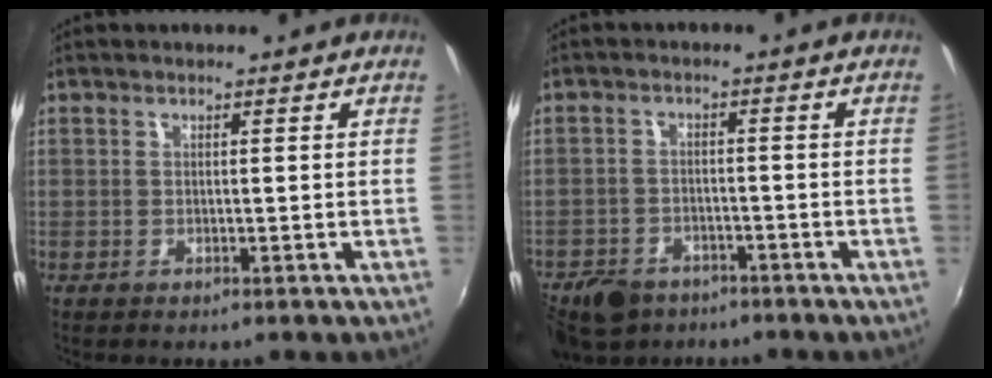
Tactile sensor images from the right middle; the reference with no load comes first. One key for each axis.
{"total": 9.7, "fx": -7.1, "fy": 5.6, "fz": 3.6, "tx": -0.099, "ty": -0.003, "tz": -0.116}